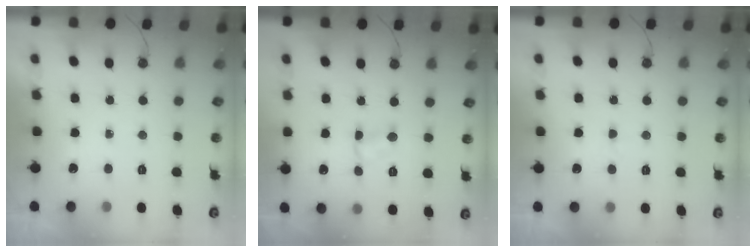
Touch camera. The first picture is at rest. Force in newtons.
{"total": 2.7, "press": 2.7, "slide": 0.3}
{"total": 1.6, "press": 1.6, "slide": 0.2}